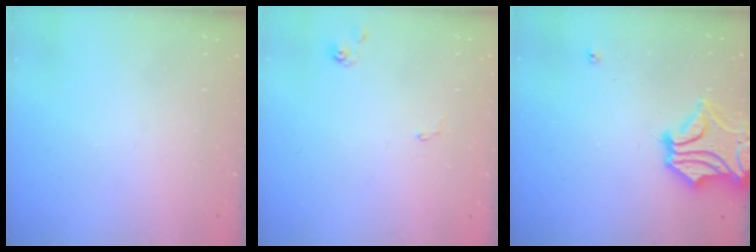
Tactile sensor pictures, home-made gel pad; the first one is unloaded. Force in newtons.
{"total": 0.6, "press": 0.6, "slide": 0.1}
{"total": 6.1, "press": 5.7, "slide": 2.3}